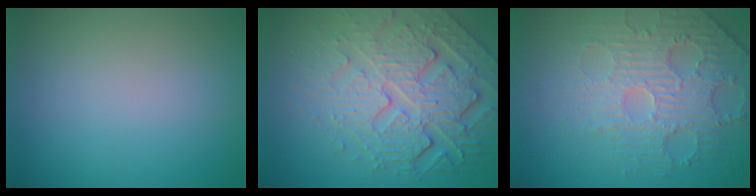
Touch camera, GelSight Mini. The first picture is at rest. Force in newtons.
{"total": 8.0, "press": 5.6, "slide": 5.7}
{"total": 4.7, "press": 3.7, "slide": 2.8}